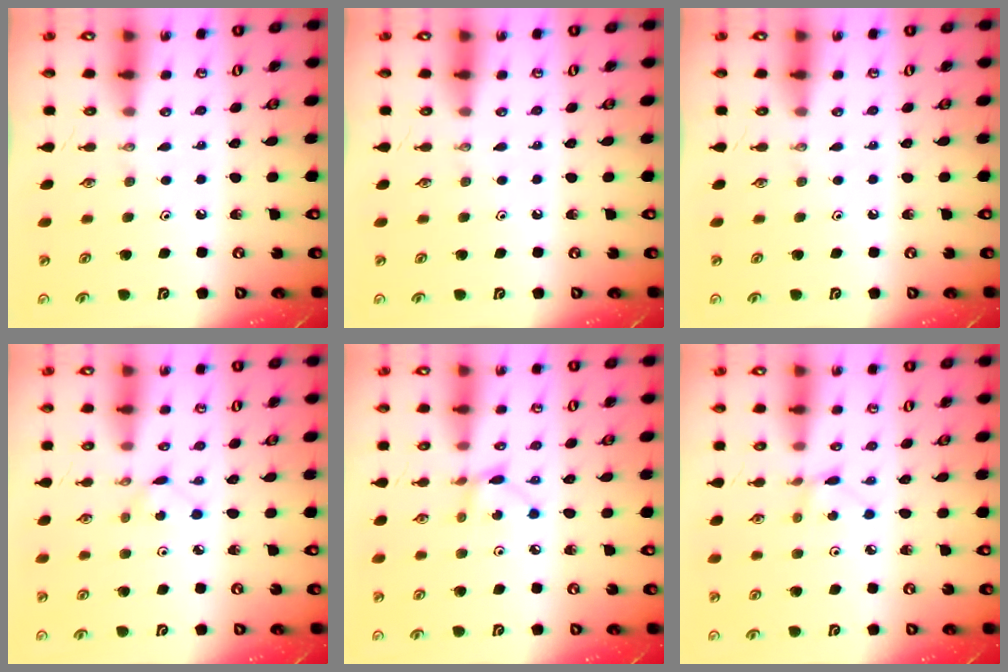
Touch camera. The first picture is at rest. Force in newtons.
{"total": 0.0}
{"total": 0.0}
{"total": 2.5, "press": 2.4, "slide": 0.3}
{"total": 3.6, "press": 3.6, "slide": 0.1}
{"total": 1.3, "press": 1.3, "slide": 0.1}